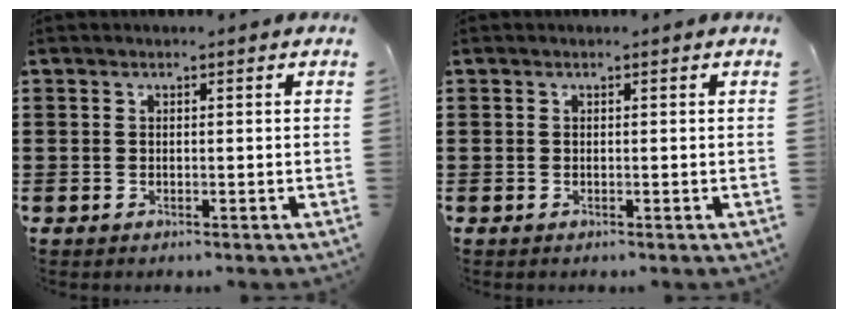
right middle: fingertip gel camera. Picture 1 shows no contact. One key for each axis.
{"total": 0.0}